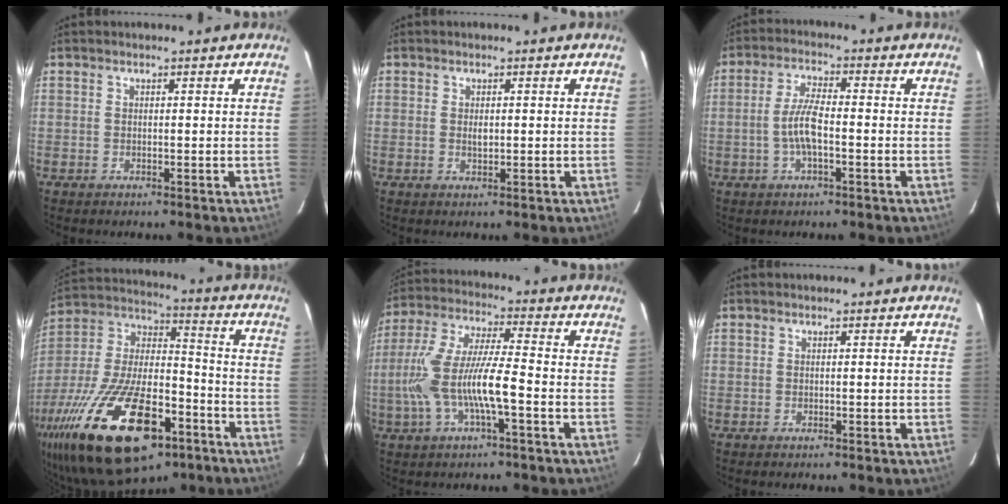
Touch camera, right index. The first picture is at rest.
{"total": 1.4, "force": [0.1, 0.9, 1.1], "torque": [-0.020, 0.001, 0.002]}
{"total": 6.1, "force": [-1.5, 1.6, 5.7], "torque": [-0.116, 0.006, -0.029]}
{"total": 31.9, "force": [-17.2, 13.9, 23.0], "torque": [-0.458, -0.028, -0.280]}
{"total": 13.4, "force": [-3.7, 2.3, 12.7], "torque": [-0.263, -0.001, -0.066]}
{"total": 0.0}